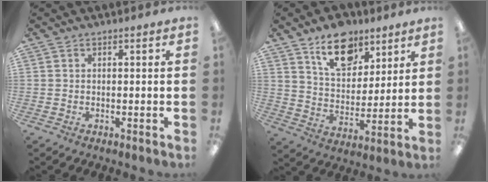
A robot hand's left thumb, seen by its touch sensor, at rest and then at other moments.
{"total": 14.1, "force": [9.3, 8.2, 6.6], "torque": [-0.088, -0.050, 0.167]}